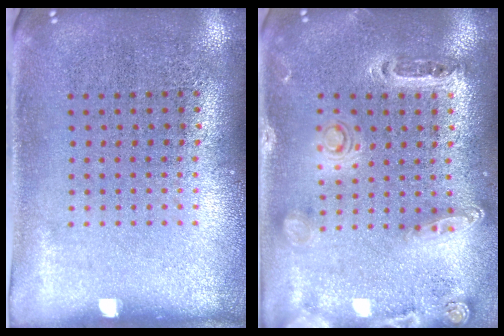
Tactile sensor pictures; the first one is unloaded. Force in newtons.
{"total": 1.4, "press": 1.4, "slide": 0.3}